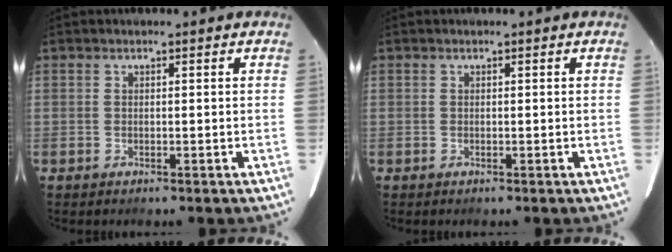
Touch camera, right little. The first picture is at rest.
{"total": 0.0}